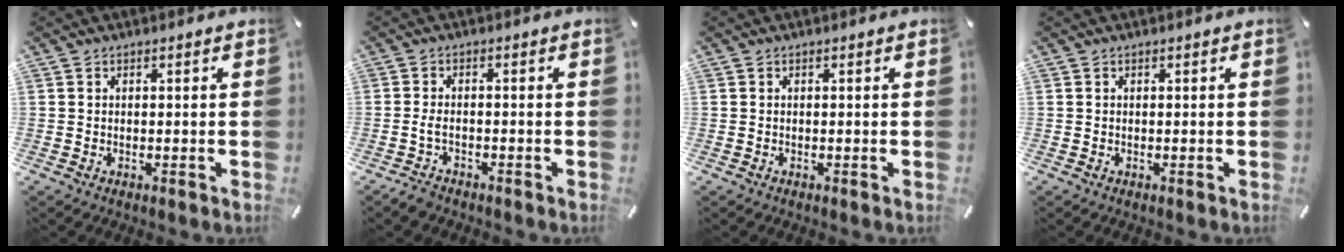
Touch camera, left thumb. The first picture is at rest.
{"total": 2.8, "force": [-1.6, 1.2, 1.9], "torque": [-0.048, 0.004, -0.035]}
{"total": 0.0}
{"total": 0.0}